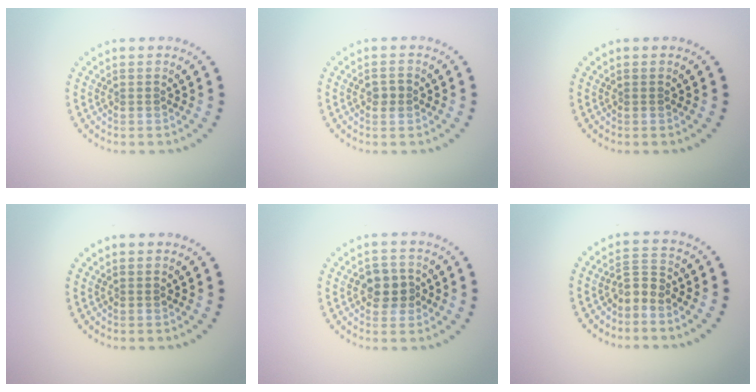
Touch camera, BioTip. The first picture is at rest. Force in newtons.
{"total": 1.2, "press": 1.2, "slide": 0.1}
{"total": 0.0}
{"total": 0.0}
{"total": 2.8, "press": 2.8, "slide": 0.7}
{"total": 1.9, "press": 1.4, "slide": 1.4}